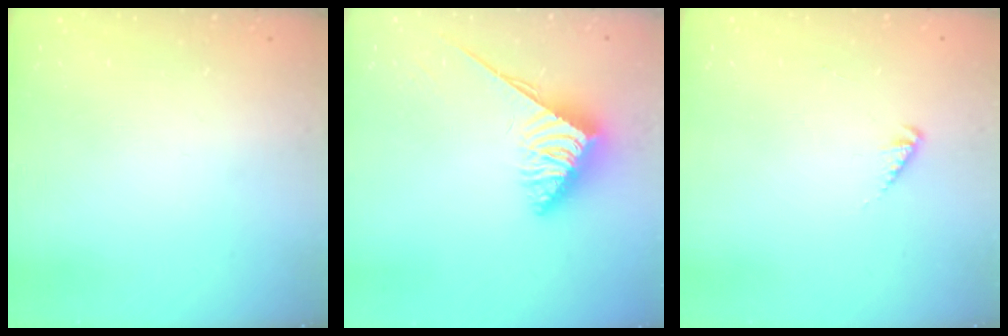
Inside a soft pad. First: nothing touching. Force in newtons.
{"total": 3.8, "press": 3.8, "slide": 0.6}
{"total": 1.9, "press": 1.8, "slide": 0.4}